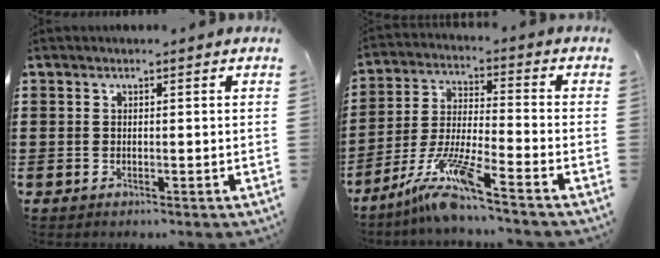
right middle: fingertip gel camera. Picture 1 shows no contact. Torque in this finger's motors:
{"motor_torque": [1.16, -0.98, 0.26, 0.17]}